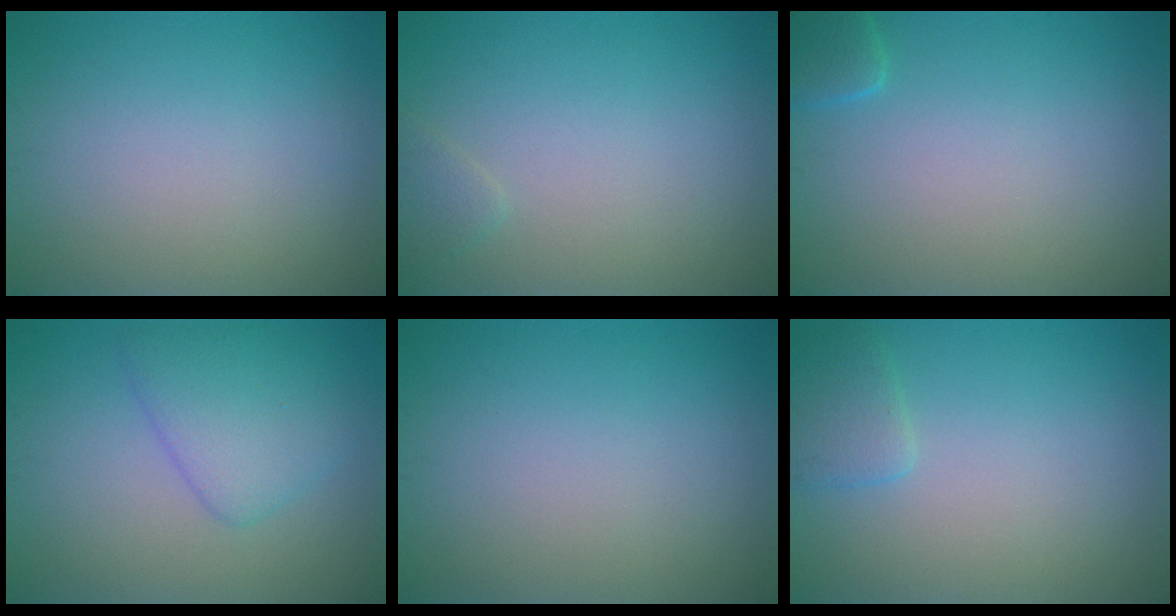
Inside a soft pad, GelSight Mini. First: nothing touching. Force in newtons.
{"total": 1.0, "press": 1.0, "slide": 0.0}
{"total": 1.7, "press": 1.7, "slide": 0.2}
{"total": 4.2, "press": 4.2, "slide": 0.1}
{"total": 0.0}
{"total": 1.8, "press": 1.8, "slide": 0.2}